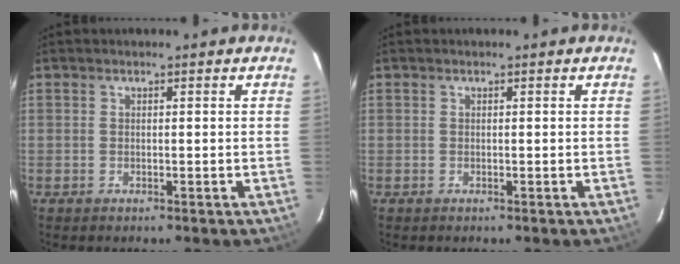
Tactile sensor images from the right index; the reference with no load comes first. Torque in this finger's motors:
{"motor_torque": [0.00, 0.00, 0.00, 0.00]}